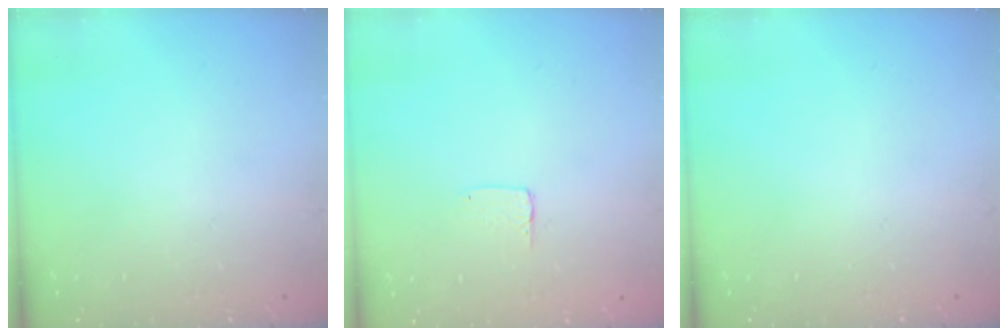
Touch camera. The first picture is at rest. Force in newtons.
{"total": 3.7, "press": 3.6, "slide": 0.3}
{"total": 0.0}